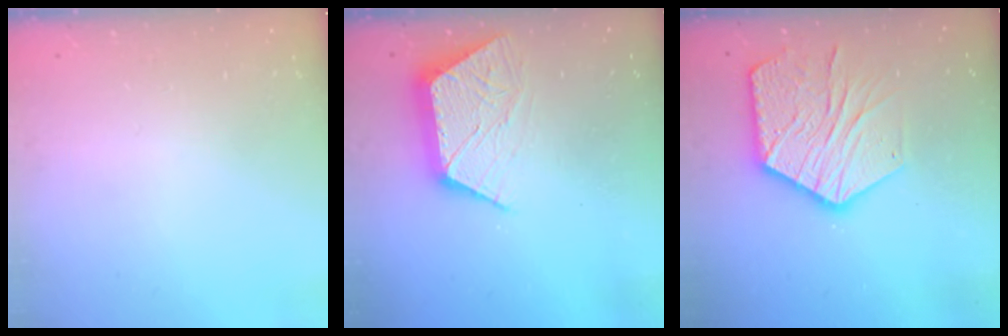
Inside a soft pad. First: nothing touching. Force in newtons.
{"total": 10.6, "press": 10.6, "slide": 0.6}
{"total": 17.4, "press": 17.4, "slide": 1.3}